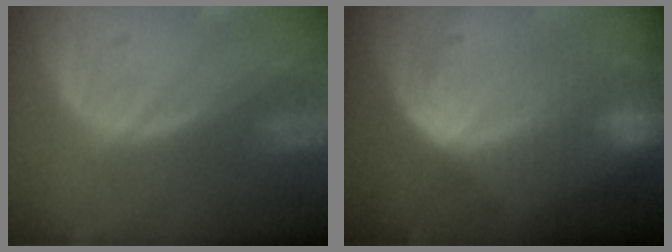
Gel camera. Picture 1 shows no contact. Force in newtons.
{"total": 7.7, "press": 7.4, "slide": 2.2}